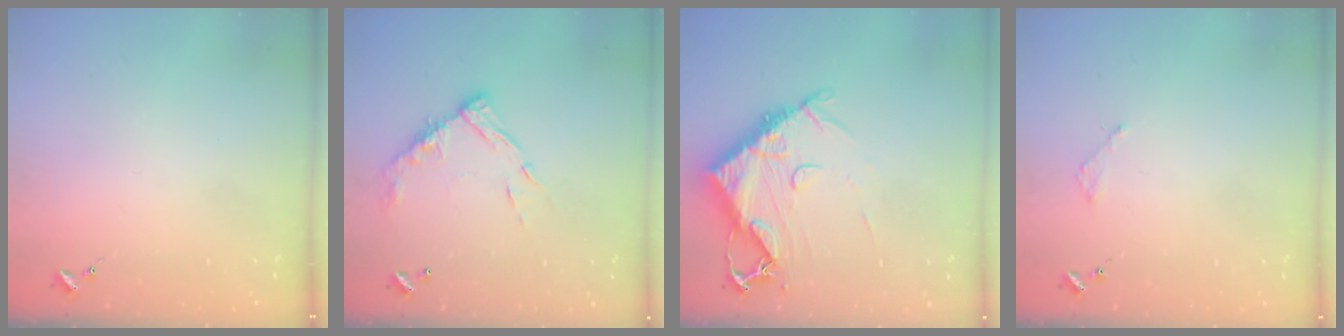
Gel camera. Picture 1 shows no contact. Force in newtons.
{"total": 13.3, "press": 13.3, "slide": 1.1}
{"total": 13.0, "press": 12.9, "slide": 1.5}
{"total": 2.0, "press": 2.0, "slide": 0.3}